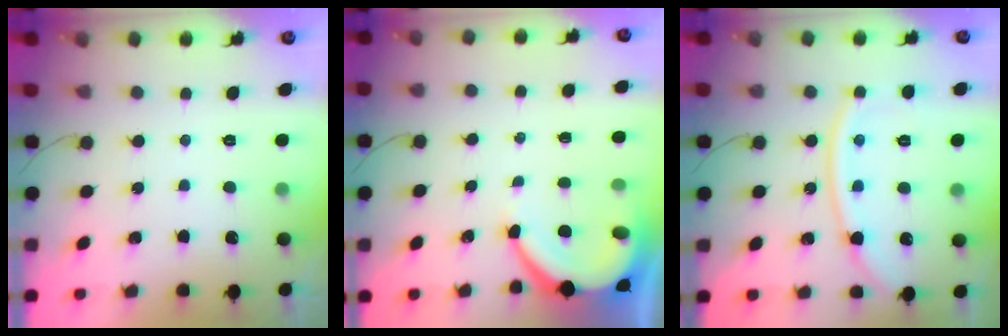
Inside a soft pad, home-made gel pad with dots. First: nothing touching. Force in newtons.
{"total": 6.4, "press": 6.3, "slide": 0.7}
{"total": 12.9, "press": 12.8, "slide": 1.6}